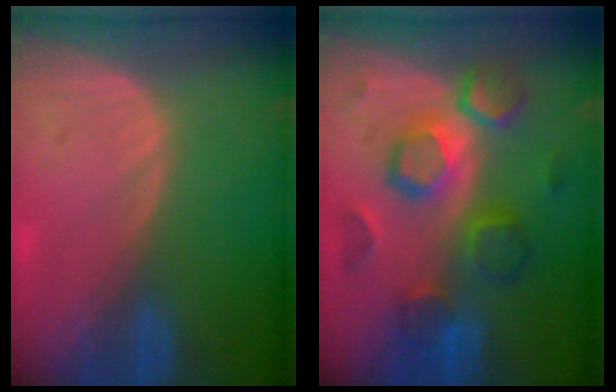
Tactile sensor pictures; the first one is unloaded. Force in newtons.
{"total": 9.5, "press": 9.5, "slide": 0.4}